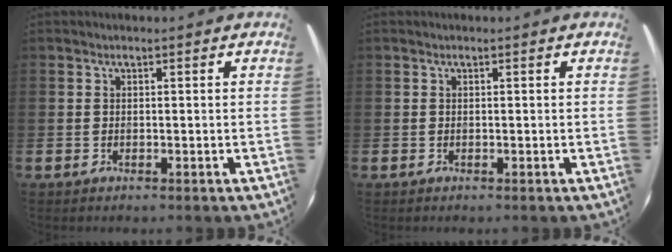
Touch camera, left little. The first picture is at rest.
{"total": 0.0}